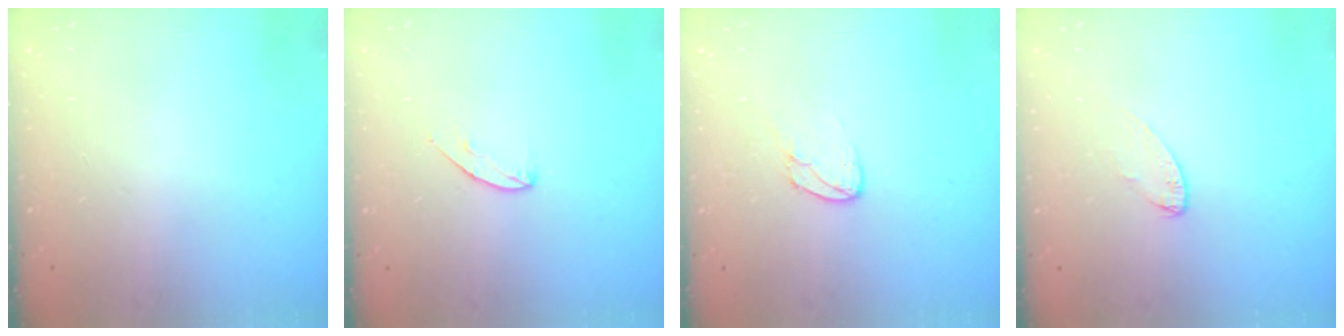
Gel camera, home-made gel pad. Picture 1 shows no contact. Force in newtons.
{"total": 5.3, "press": 5.3, "slide": 0.5}
{"total": 4.5, "press": 4.5, "slide": 0.4}
{"total": 4.3, "press": 4.3, "slide": 0.4}